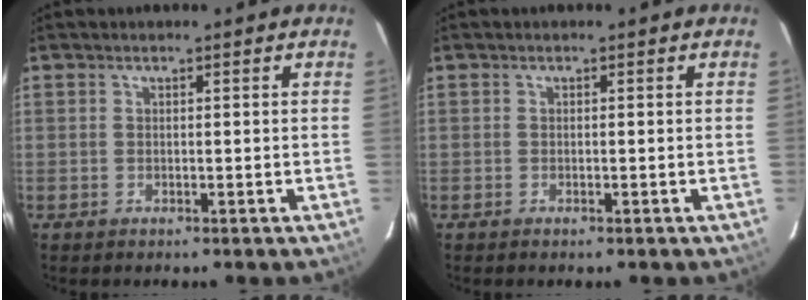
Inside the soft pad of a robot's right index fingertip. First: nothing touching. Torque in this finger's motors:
{"motor_torque": [-0.18, -0.11, 0.07, 0.01]}